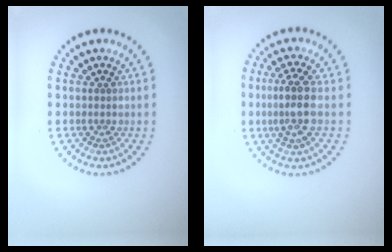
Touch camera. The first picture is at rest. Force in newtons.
{"total": 3.2, "press": 3.0, "slide": 1.3}